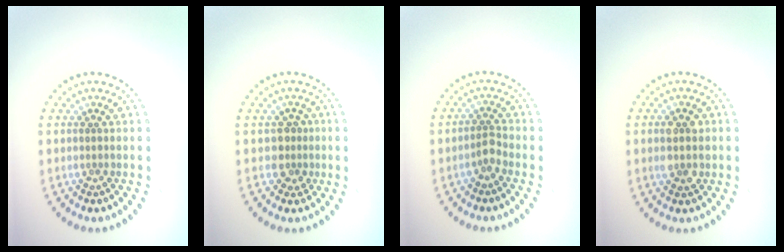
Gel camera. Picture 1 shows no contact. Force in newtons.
{"total": 2.1, "press": 1.7, "slide": 1.2}
{"total": 1.4, "press": 1.1, "slide": 1.0}
{"total": 3.0, "press": 2.9, "slide": 0.2}